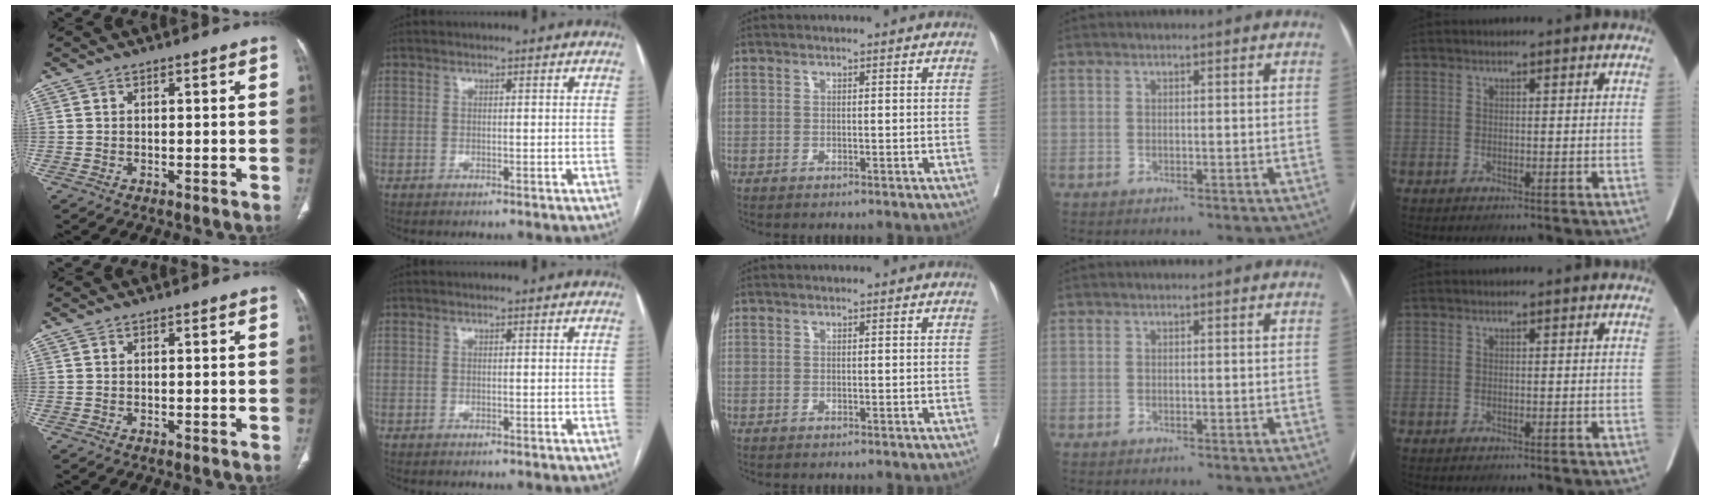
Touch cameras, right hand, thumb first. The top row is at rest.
{}